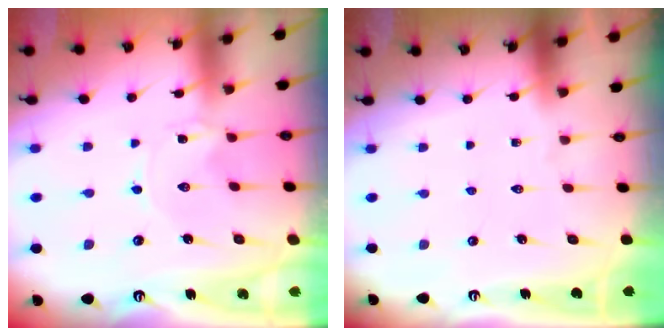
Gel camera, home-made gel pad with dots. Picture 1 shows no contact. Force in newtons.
{"total": 0.0}